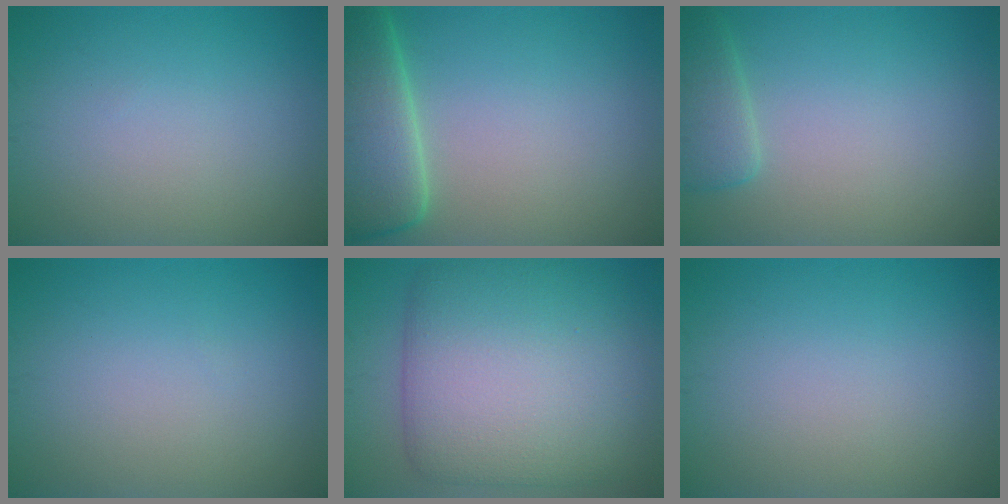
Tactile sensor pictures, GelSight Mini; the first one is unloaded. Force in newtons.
{"total": 7.6, "press": 7.5, "slide": 1.2}
{"total": 2.6, "press": 2.6, "slide": 0.2}
{"total": 0.0}
{"total": 12.3, "press": 12.3, "slide": 0.5}
{"total": 0.0}